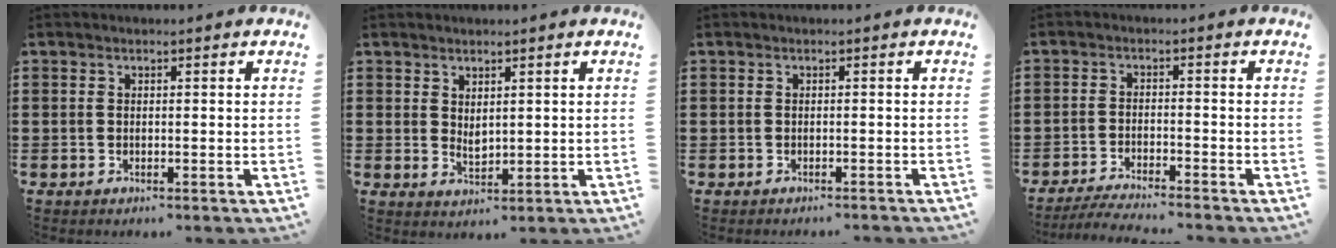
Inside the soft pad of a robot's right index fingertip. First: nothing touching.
{"total": 1.9, "force": [1.3, 0.9, 1.2], "torque": [-0.023, 0.000, 0.024]}
{"total": 0.6, "force": [-0.6, -0.1, 0.0], "torque": [-0.001, -0.002, -0.013]}
{"total": 3.5, "force": [-3.4, -0.3, 0.8], "torque": [-0.013, -0.004, -0.066]}